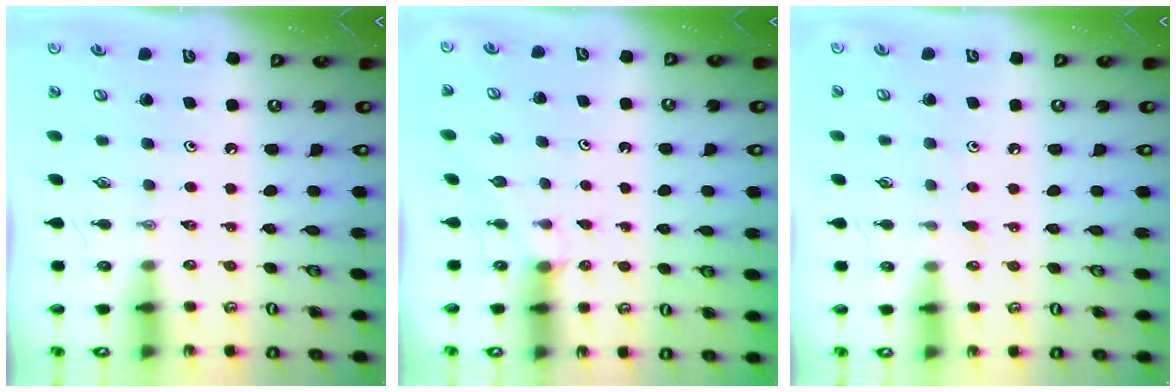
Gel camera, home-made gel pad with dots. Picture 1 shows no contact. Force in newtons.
{"total": 2.5, "press": 2.5, "slide": 0.3}
{"total": 2.5, "press": 2.4, "slide": 0.3}